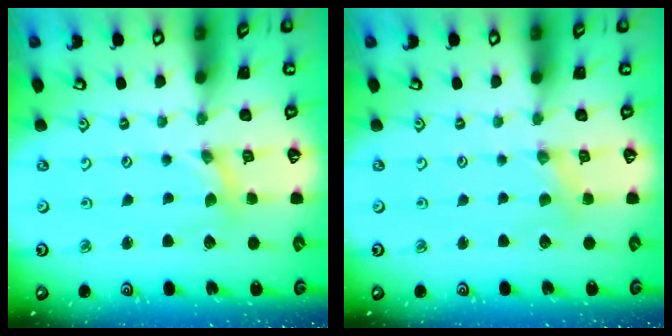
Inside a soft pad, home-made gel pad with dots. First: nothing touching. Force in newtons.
{"total": 2.4, "press": 2.4, "slide": 0.3}